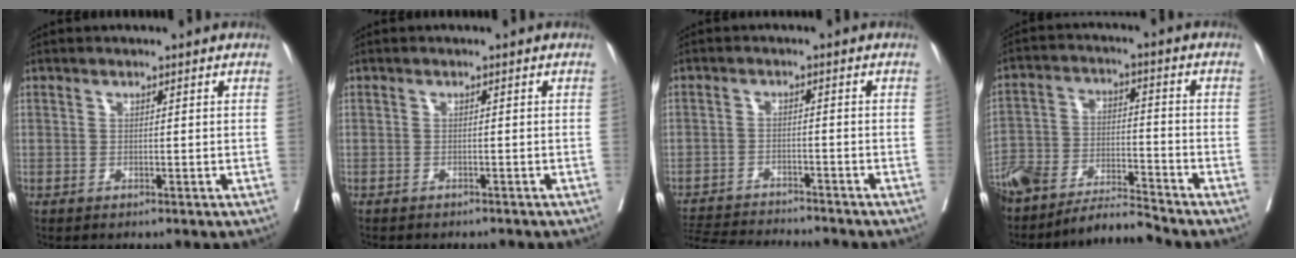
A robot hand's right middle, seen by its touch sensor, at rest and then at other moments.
{"total": 3.1, "force": [-2.8, 0.8, 1.1], "torque": [-0.017, -0.005, -0.034]}
{"total": 9.2, "force": [-8.9, 0.8, 2.0], "torque": [-0.035, -0.006, -0.141]}
{"total": 10.6, "force": [-10.0, 0.7, 3.4], "torque": [-0.064, 0.015, -0.187]}